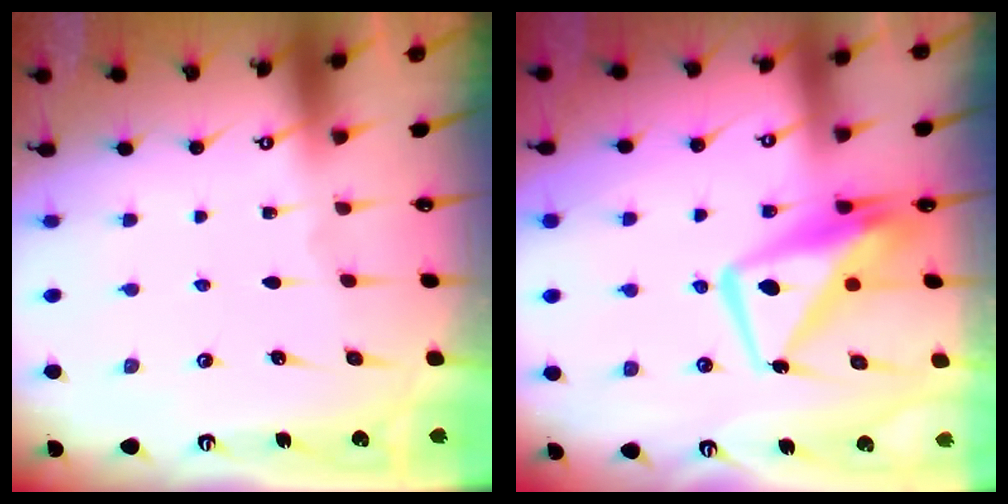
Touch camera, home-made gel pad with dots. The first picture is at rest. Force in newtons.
{"total": 10.5, "press": 10.4, "slide": 1.3}